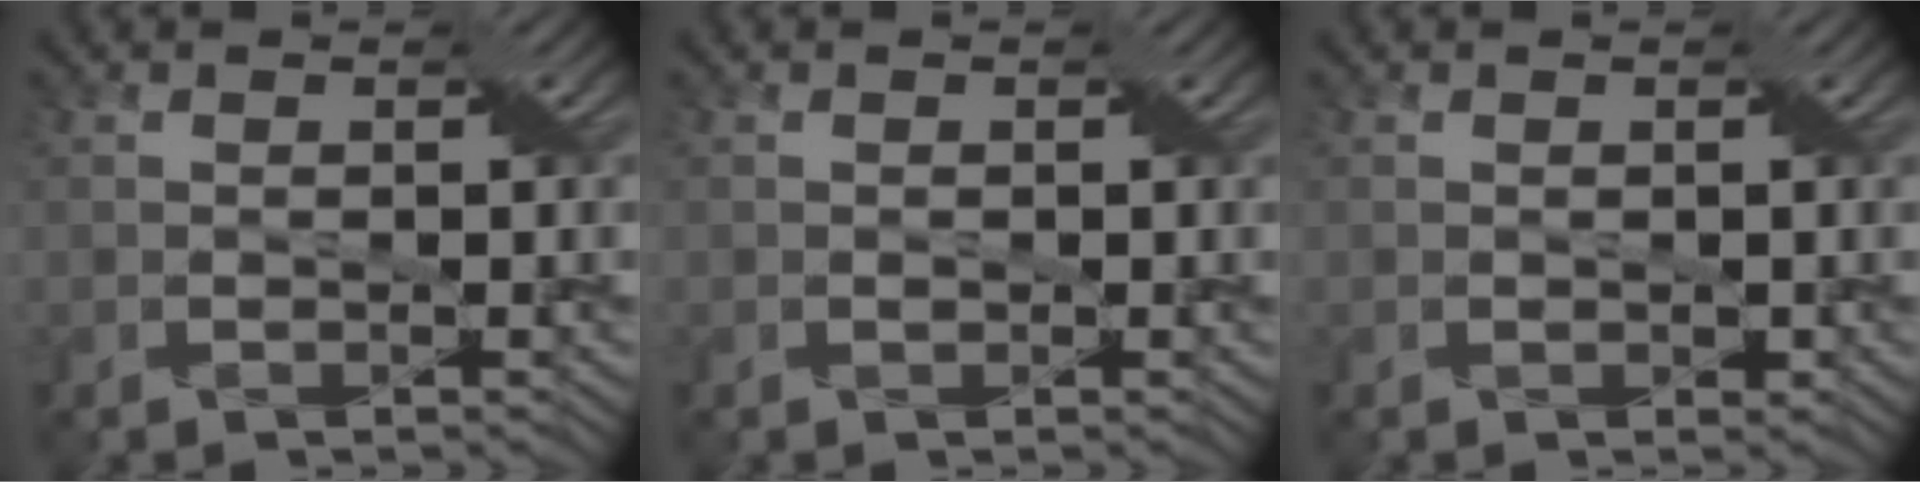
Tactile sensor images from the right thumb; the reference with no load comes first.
{"total": 0.5, "force": [0.0, 0.5, 0.2], "torque": [-0.004, -0.002, -0.002]}
{"total": 0.6, "force": [0.1, 0.6, 0.2], "torque": [-0.006, -0.003, 0.004]}